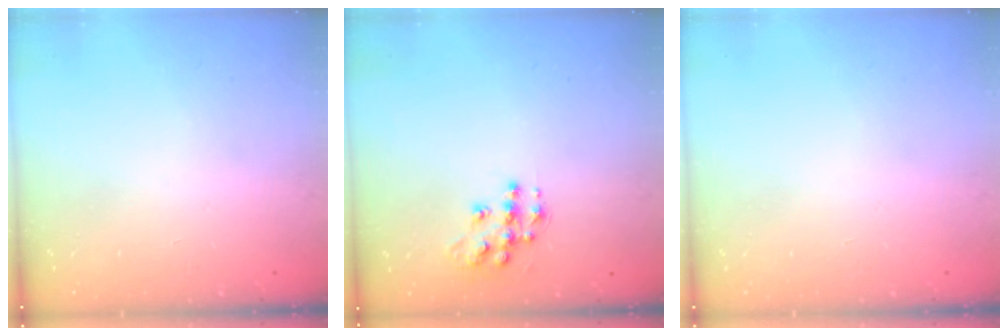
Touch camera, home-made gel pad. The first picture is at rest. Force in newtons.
{"total": 11.4, "press": 11.4, "slide": 0.8}
{"total": 0.0}